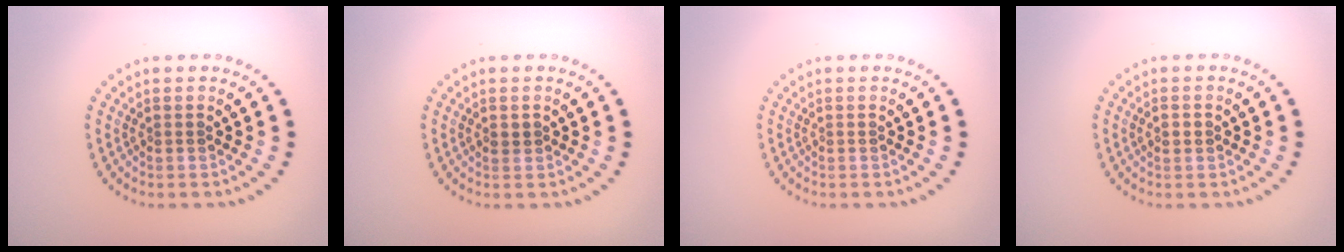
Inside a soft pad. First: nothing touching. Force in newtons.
{"total": 0.7, "press": 0.7, "slide": 0.1}
{"total": 0.0}
{"total": 1.1, "press": 1.1, "slide": 0.2}